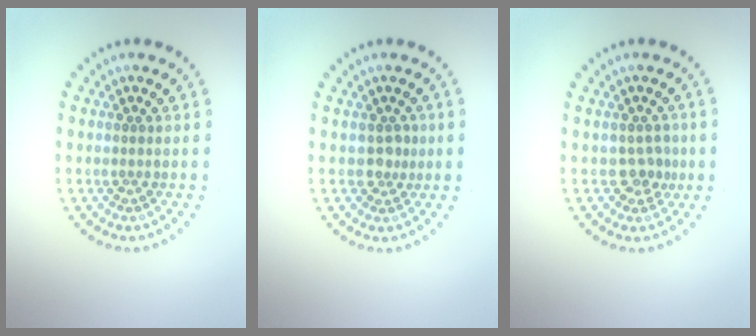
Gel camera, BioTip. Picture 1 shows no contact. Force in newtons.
{"total": 1.5, "press": 1.4, "slide": 0.7}
{"total": 1.7, "press": 1.5, "slide": 0.8}